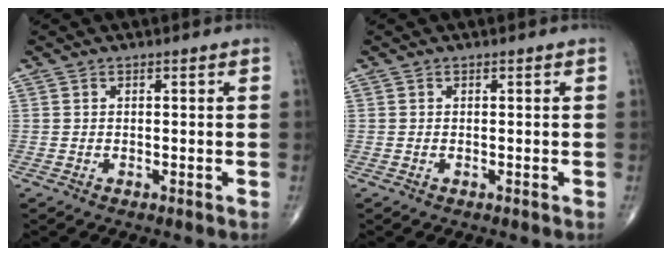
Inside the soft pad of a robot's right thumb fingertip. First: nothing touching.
{"total": 0.0}